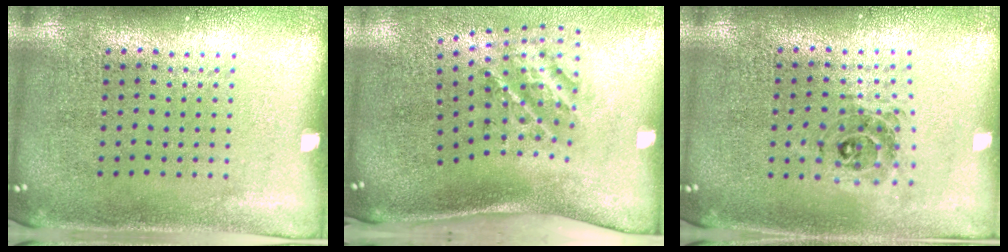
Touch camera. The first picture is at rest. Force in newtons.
{"total": 2.1, "press": 1.3, "slide": 1.7}
{"total": 0.8, "press": 0.8, "slide": 0.1}